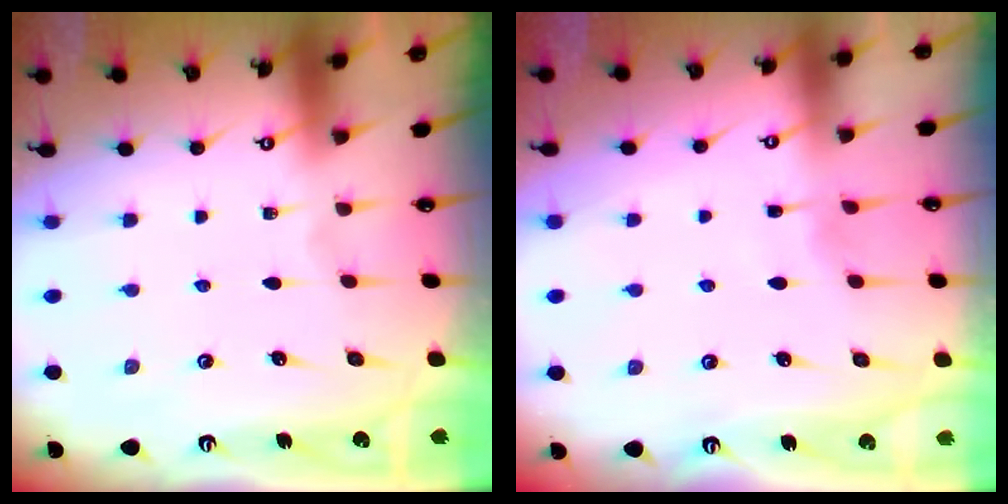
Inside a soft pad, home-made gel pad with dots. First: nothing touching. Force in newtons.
{"total": 3.4, "press": 3.3, "slide": 0.5}